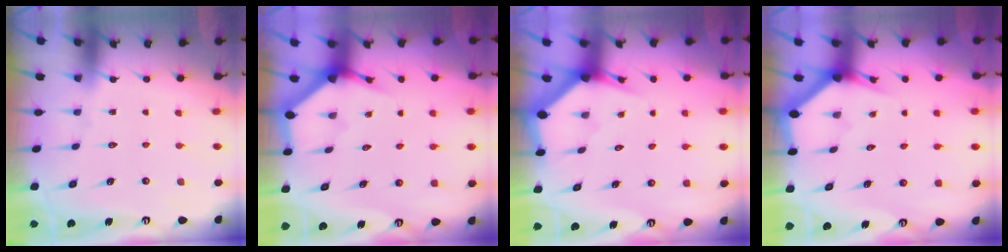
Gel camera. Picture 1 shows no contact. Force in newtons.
{"total": 3.4, "press": 3.4, "slide": 0.2}
{"total": 2.7, "press": 2.7, "slide": 0.1}
{"total": 3.0, "press": 3.0, "slide": 0.1}